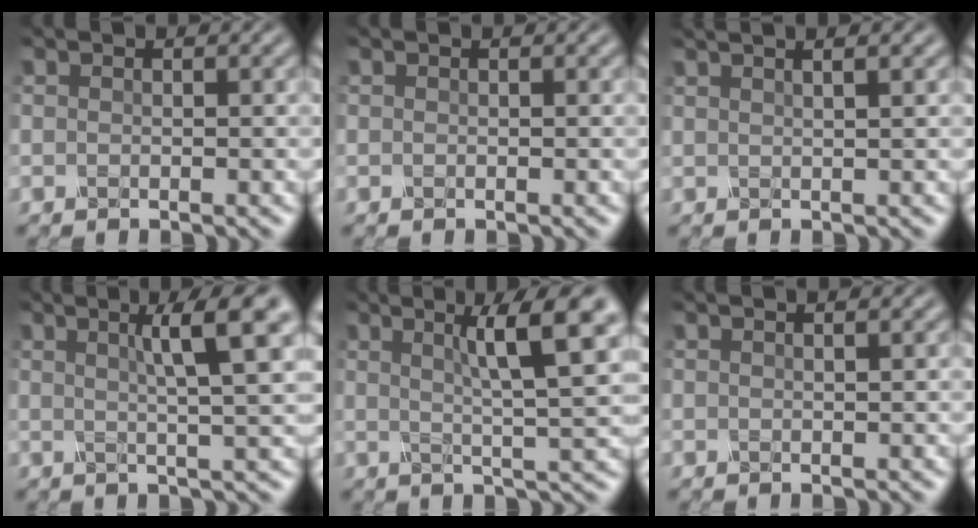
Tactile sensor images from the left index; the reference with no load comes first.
{"total": 0.0}
{"total": 3.8, "force": [2.4, 1.2, 2.7], "torque": [-0.009, 0.026, 0.000]}
{"total": 6.0, "force": [2.3, 0.8, 5.5], "torque": [-0.064, 0.012, 0.030]}
{"total": 6.7, "force": [2.5, 0.8, 6.2], "torque": [-0.082, 0.007, 0.037]}
{"total": 0.7, "force": [0.5, -0.1, 0.5], "torque": [-0.005, 0.001, 0.001]}